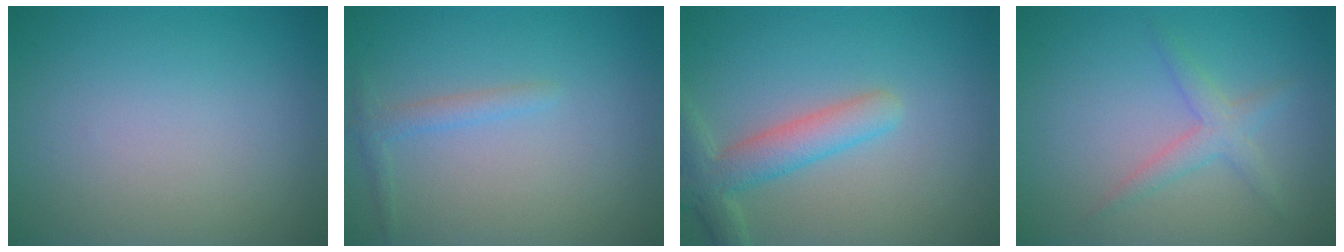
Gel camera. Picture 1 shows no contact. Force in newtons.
{"total": 1.3, "press": 1.3, "slide": 0.1}
{"total": 3.9, "press": 3.9, "slide": 0.3}
{"total": 2.1, "press": 2.1, "slide": 0.1}